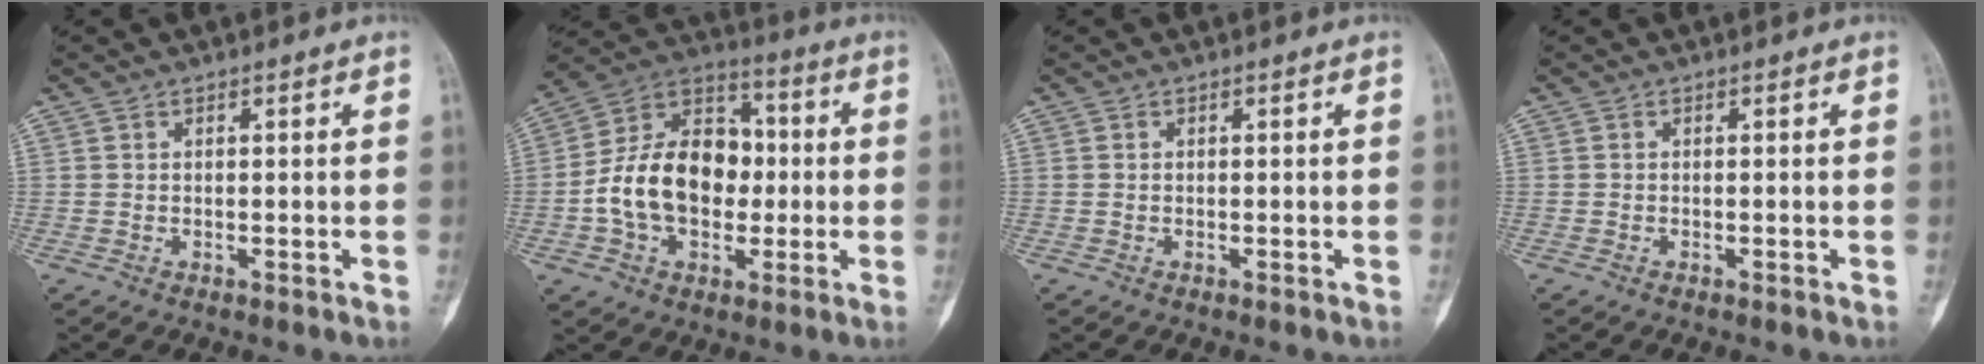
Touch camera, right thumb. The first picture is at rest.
{"total": 18.2, "force": [-1.6, 12.8, 12.8], "torque": [-0.189, 0.037, -0.029]}
{"total": 0.0}
{"total": 0.0}